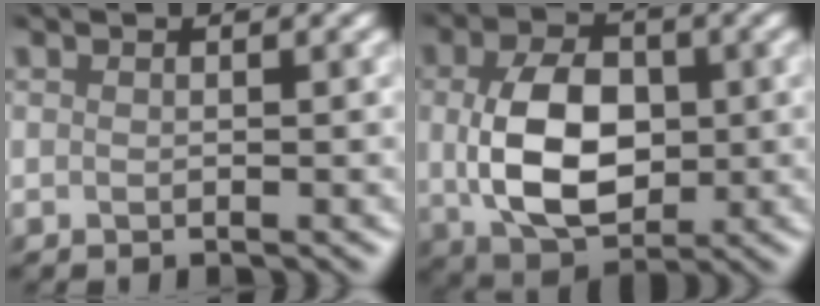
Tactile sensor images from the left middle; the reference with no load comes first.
{"total": 7.7, "force": [0.3, 5.0, 5.8], "torque": [-0.130, -0.003, 0.012]}